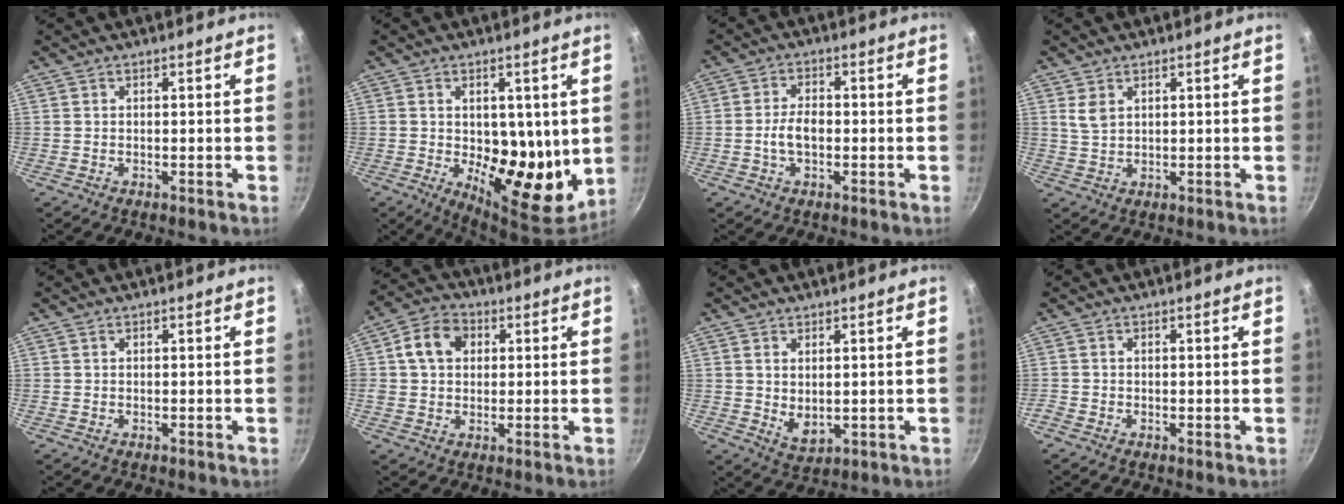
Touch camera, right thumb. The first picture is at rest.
{"total": 14.1, "force": [-0.7, 7.6, 11.9], "torque": [-0.137, -0.036, 0.000]}
{"total": 4.8, "force": [-1.0, 2.9, 3.8], "torque": [-0.065, 0.019, -0.020]}
{"total": 3.2, "force": [1.4, 2.0, 2.0], "torque": [-0.034, -0.006, 0.031]}
{"total": 0.0}
{"total": 8.2, "force": [1.9, 6.6, 4.5], "torque": [-0.059, 0.012, 0.020]}
{"total": 4.4, "force": [0.9, 2.7, 3.3], "torque": [-0.053, -0.017, 0.024]}
{"total": 0.8, "force": [-0.4, 0.3, 0.6], "torque": [-0.019, 0.003, -0.013]}